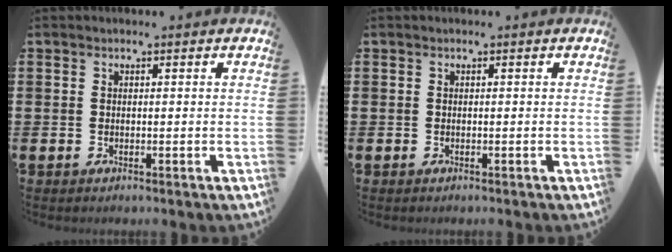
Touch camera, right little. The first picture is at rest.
{"total": 0.0}